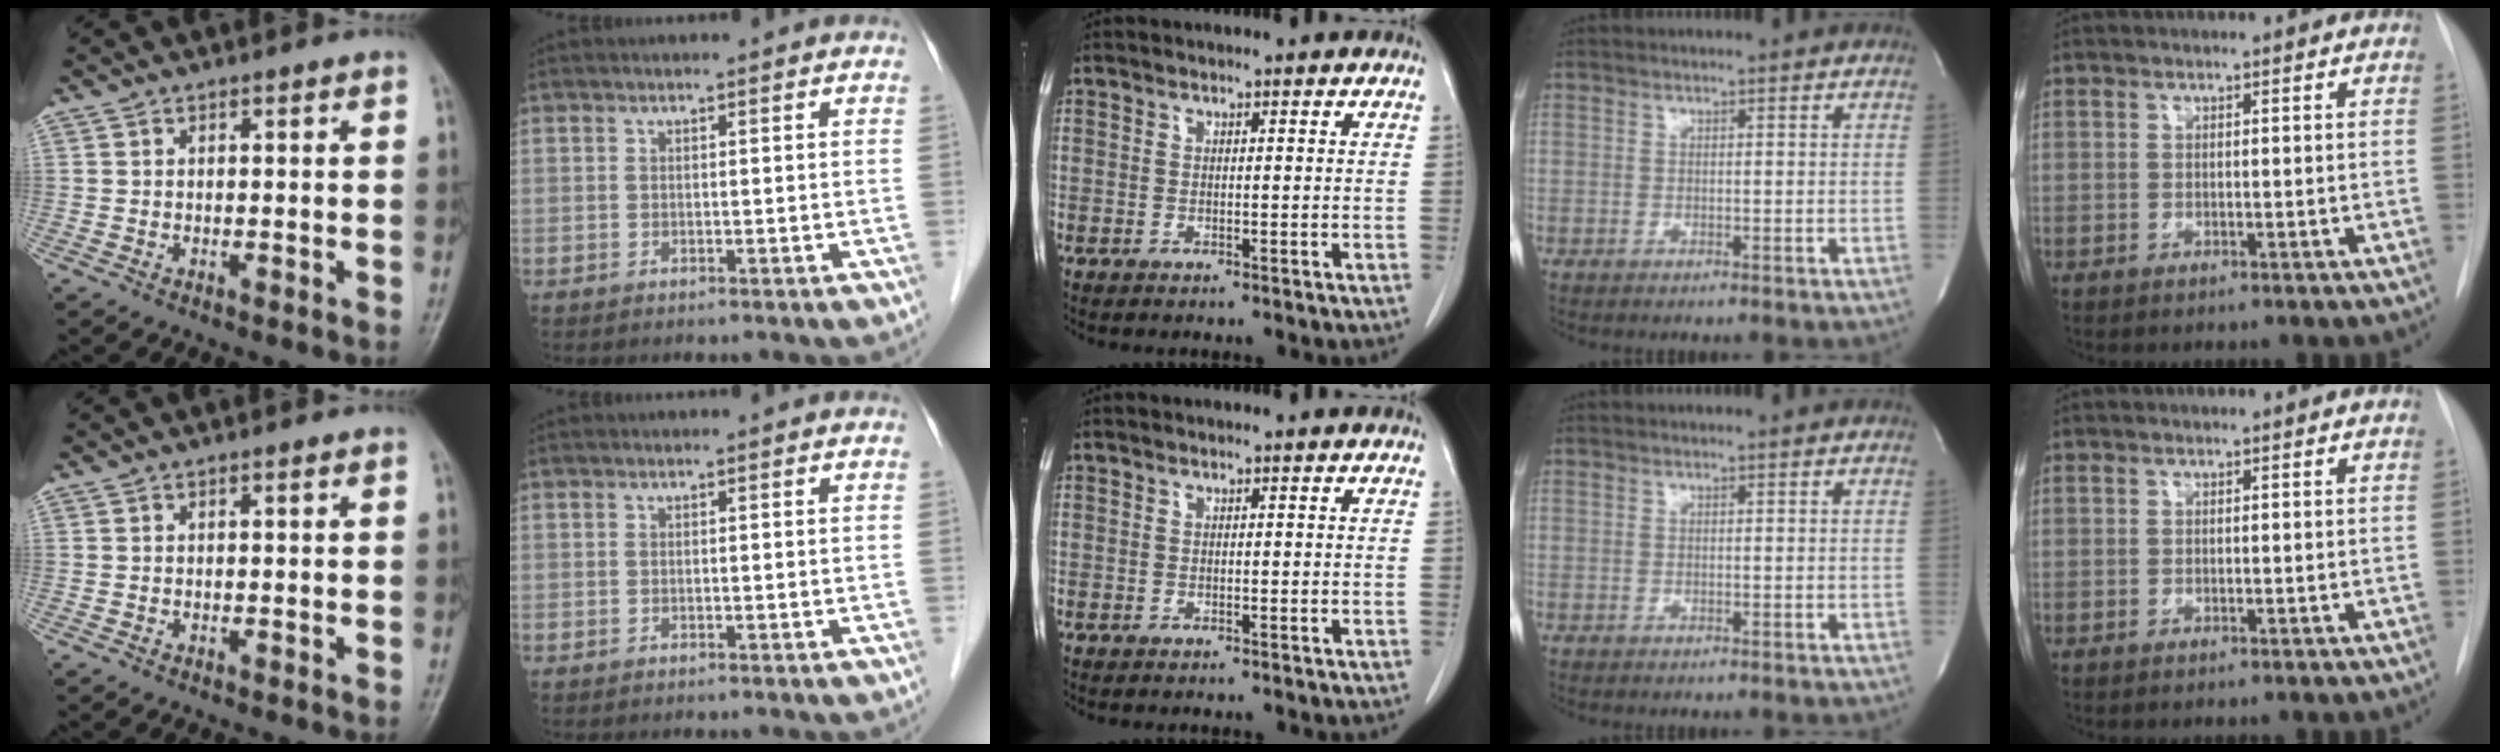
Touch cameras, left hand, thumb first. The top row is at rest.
{}